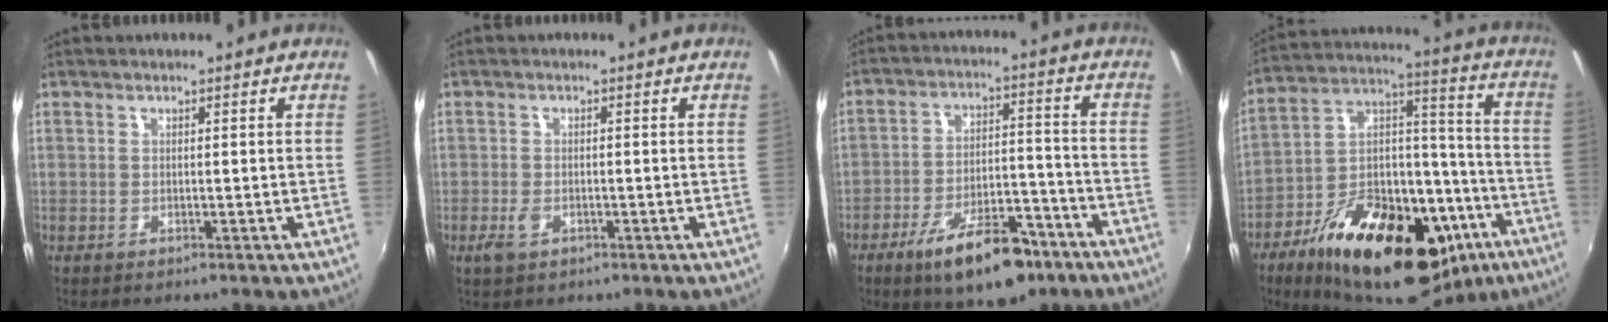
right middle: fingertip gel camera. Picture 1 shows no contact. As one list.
[{"total": 2.7, "force": [-1.3, 1.6, 1.8], "torque": [-0.039, -0.004, -0.024]}, {"total": 15.0, "force": [-9.8, 5.7, 9.9], "torque": [-0.174, 0.004, -0.145]}, {"total": 31.7, "force": [-18.1, 14.8, 21.5], "torque": [-0.349, 0.023, -0.261]}]